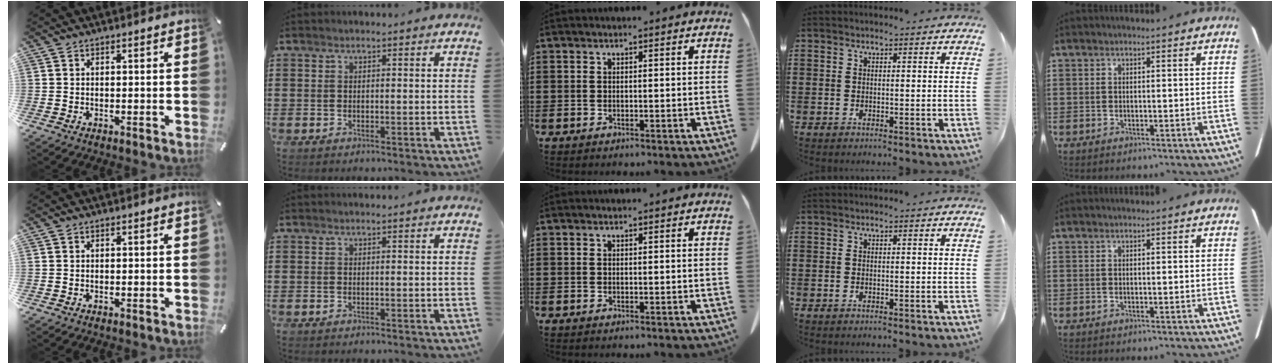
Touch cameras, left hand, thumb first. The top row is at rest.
{}